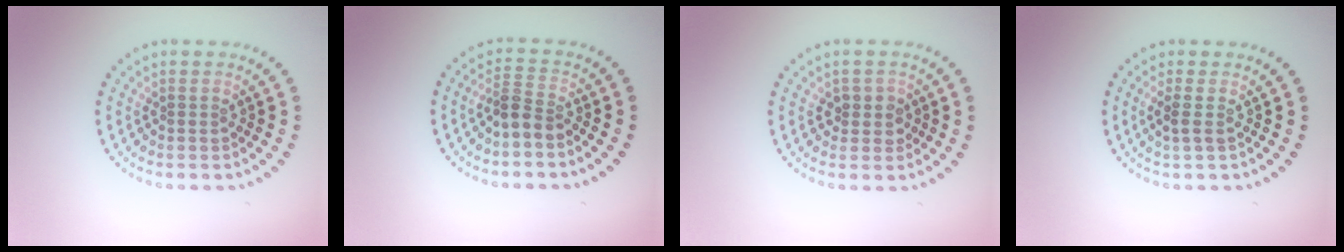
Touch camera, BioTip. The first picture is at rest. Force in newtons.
{"total": 2.3, "press": 1.7, "slide": 1.6}
{"total": 1.9, "press": 1.7, "slide": 0.8}
{"total": 1.2, "press": 1.1, "slide": 0.5}